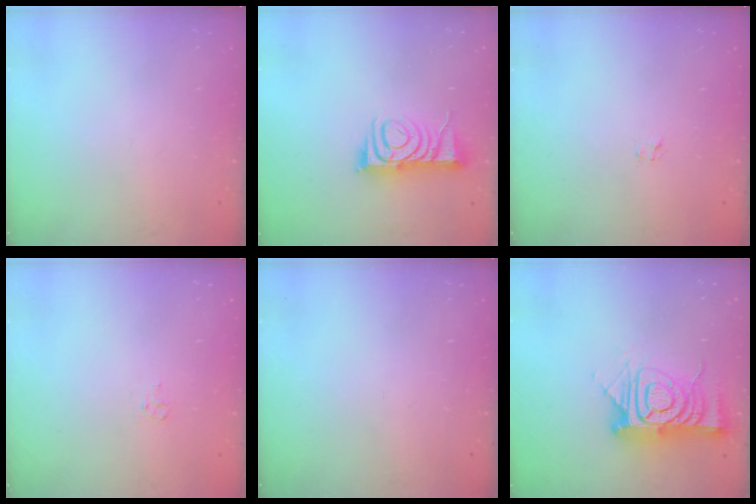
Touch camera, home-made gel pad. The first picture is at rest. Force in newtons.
{"total": 8.4, "press": 8.3, "slide": 1.0}
{"total": 1.2, "press": 1.2, "slide": 0.1}
{"total": 4.1, "press": 4.1, "slide": 0.4}
{"total": 0.0}
{"total": 15.8, "press": 15.7, "slide": 1.4}